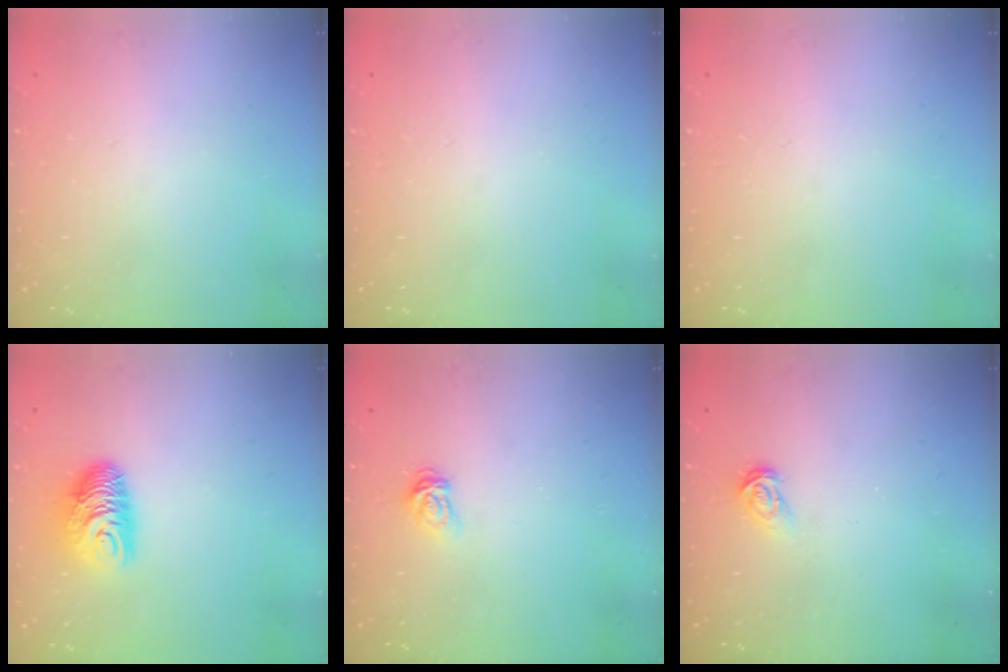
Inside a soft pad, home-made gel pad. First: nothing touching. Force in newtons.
{"total": 0.0}
{"total": 0.0}
{"total": 10.0, "press": 10.0, "slide": 0.5}
{"total": 6.2, "press": 6.2, "slide": 0.4}
{"total": 3.3, "press": 3.3, "slide": 0.1}